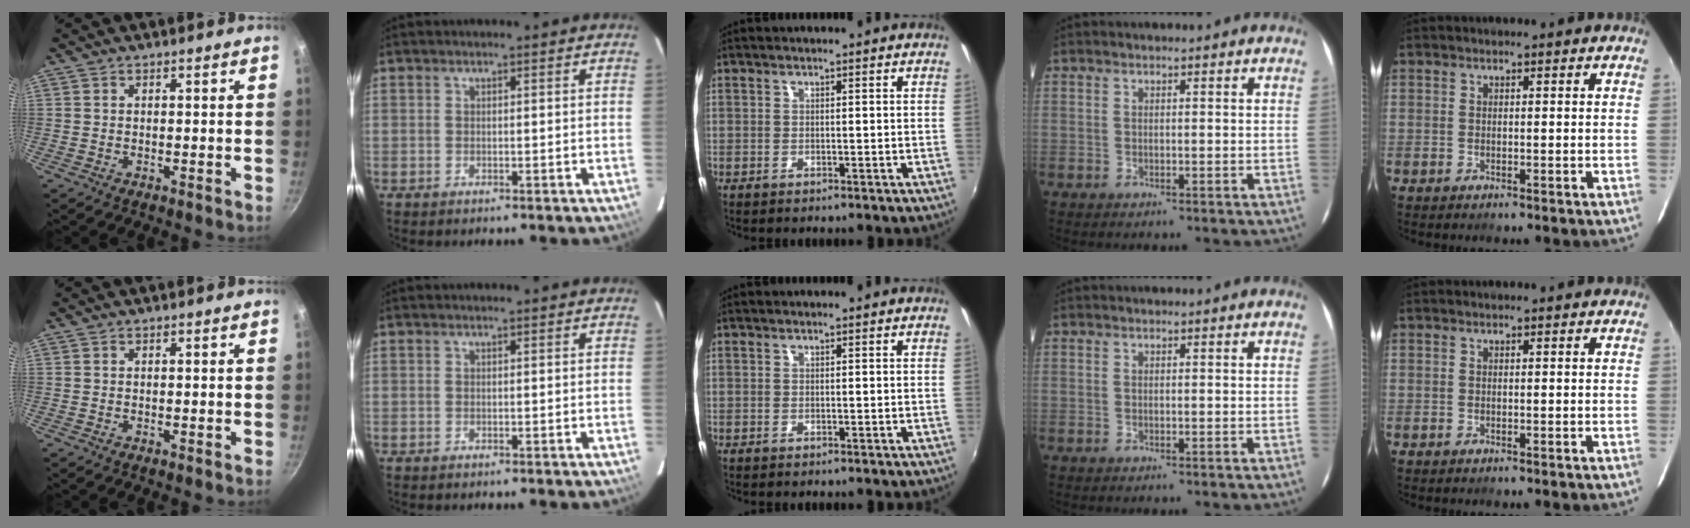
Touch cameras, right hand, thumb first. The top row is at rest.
{}